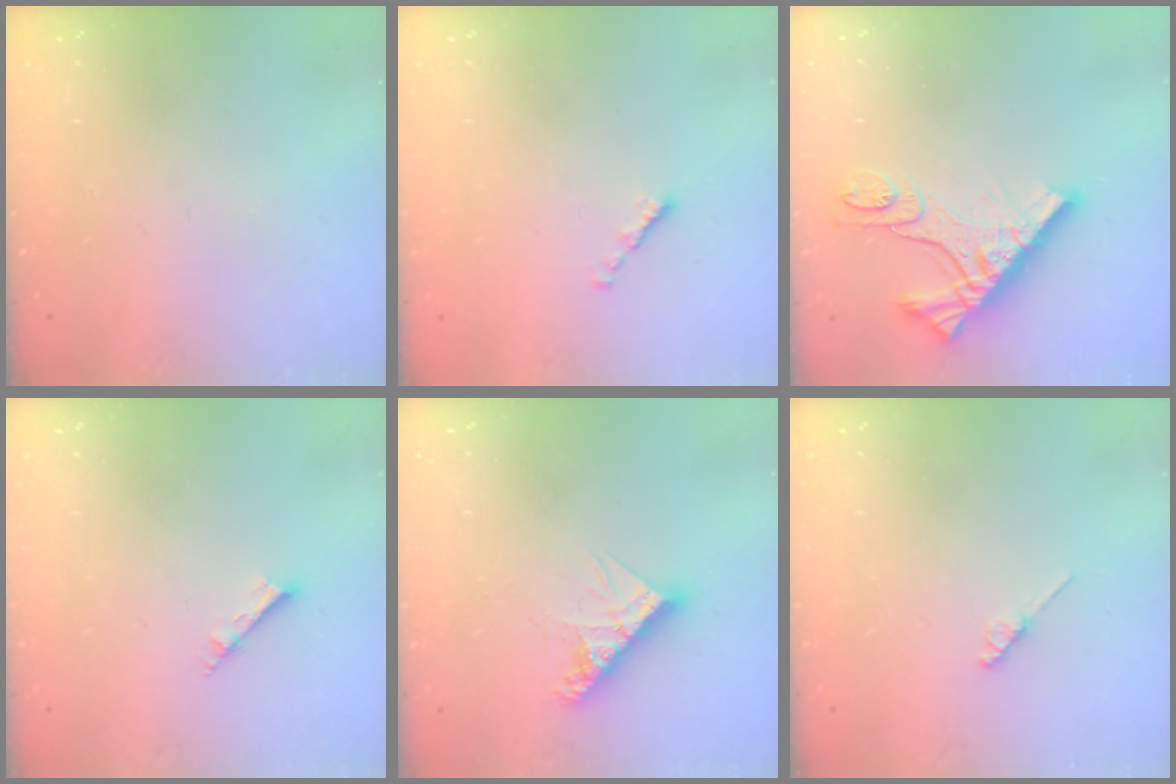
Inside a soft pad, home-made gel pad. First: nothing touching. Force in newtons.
{"total": 0.0}
{"total": 11.4, "press": 11.3, "slide": 1.3}
{"total": 2.5, "press": 2.5, "slide": 0.1}
{"total": 9.8, "press": 9.8, "slide": 0.7}
{"total": 2.0, "press": 1.9, "slide": 0.3}